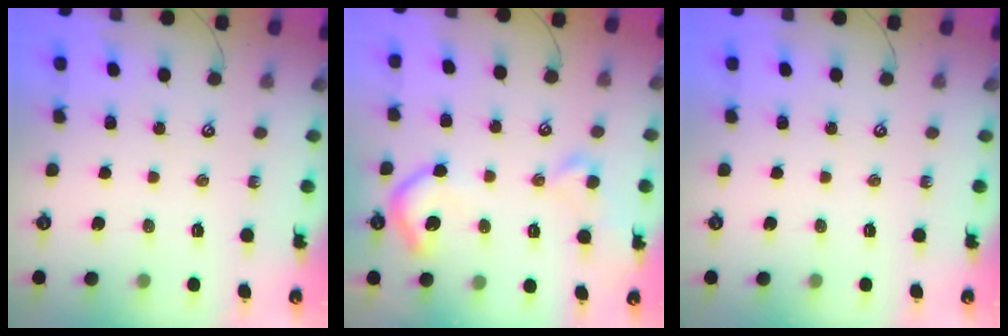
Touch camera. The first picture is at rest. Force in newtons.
{"total": 6.4, "press": 6.3, "slide": 1.2}
{"total": 0.0}